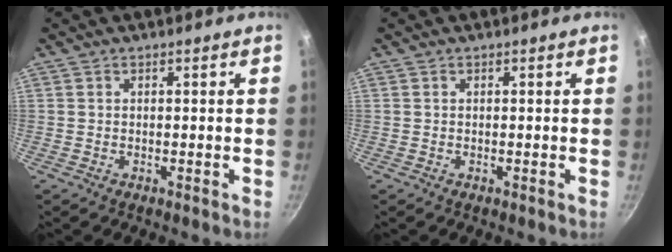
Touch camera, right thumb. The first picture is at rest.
{"total": 0.0}